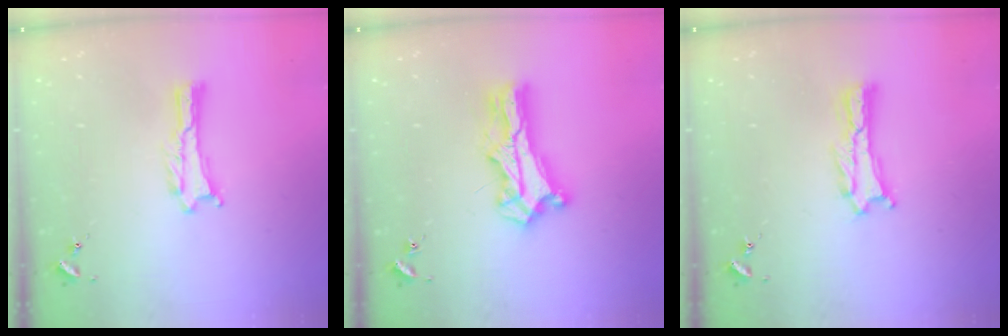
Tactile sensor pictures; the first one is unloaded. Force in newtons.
{"total": 8.4, "press": 8.3, "slide": 0.8}
{"total": 1.1, "press": 1.1, "slide": 0.2}